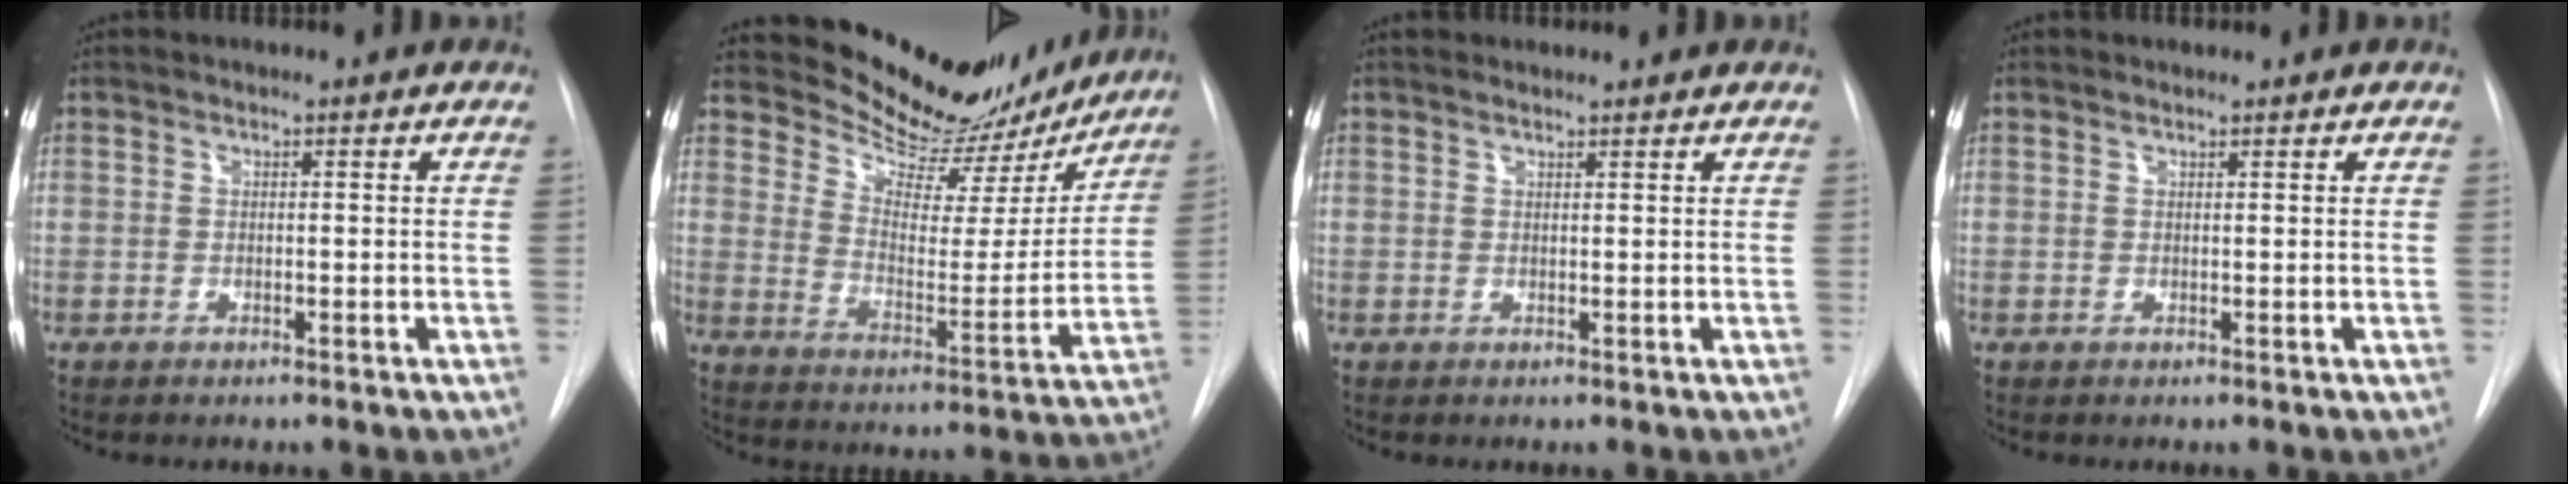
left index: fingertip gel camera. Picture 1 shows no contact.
{"total": 19.8, "force": [18.4, 5.5, 4.7], "torque": [-0.060, -0.035, 0.247]}
{"total": 2.3, "force": [2.1, 0.6, 0.5], "torque": [-0.005, 0.025, 0.035]}
{"total": 0.6, "force": [0.6, 0.0, 0.0], "torque": [-0.008, 0.005, 0.012]}